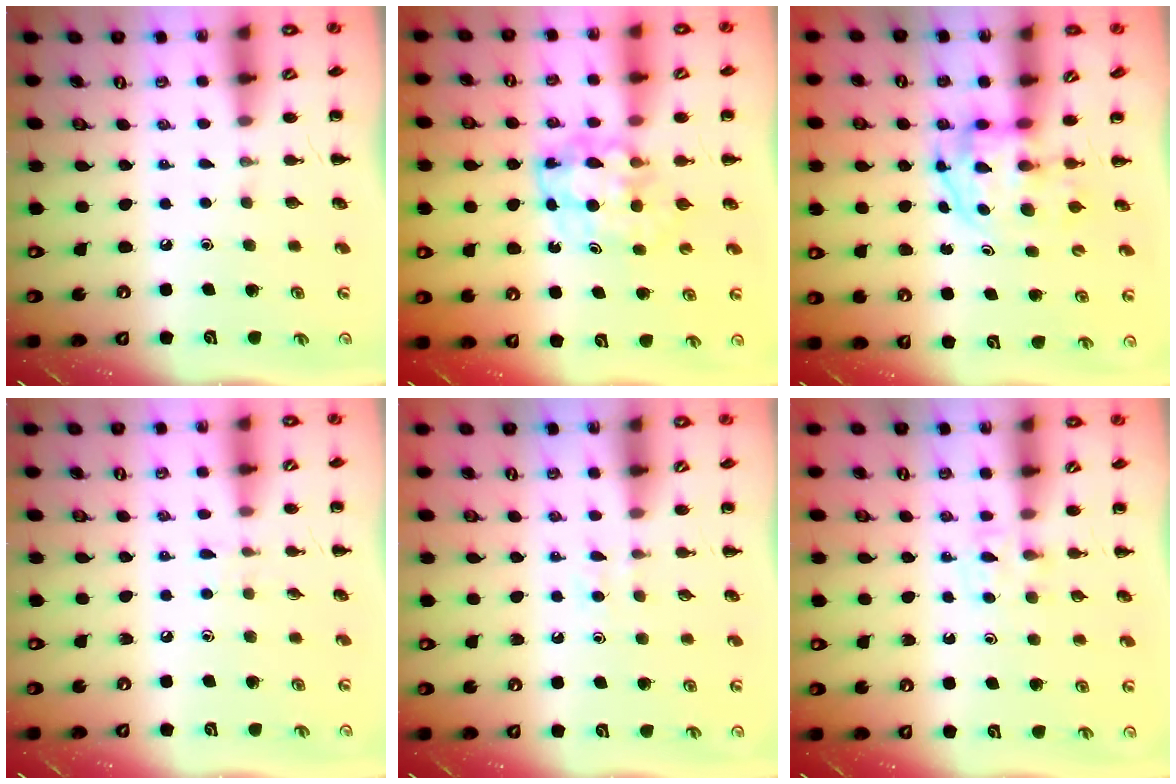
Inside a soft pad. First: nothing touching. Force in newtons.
{"total": 5.5, "press": 5.5, "slide": 0.4}
{"total": 3.3, "press": 3.3, "slide": 0.5}
{"total": 3.7, "press": 3.4, "slide": 1.6}
{"total": 2.6, "press": 2.5, "slide": 0.9}
{"total": 3.8, "press": 3.5, "slide": 1.3}